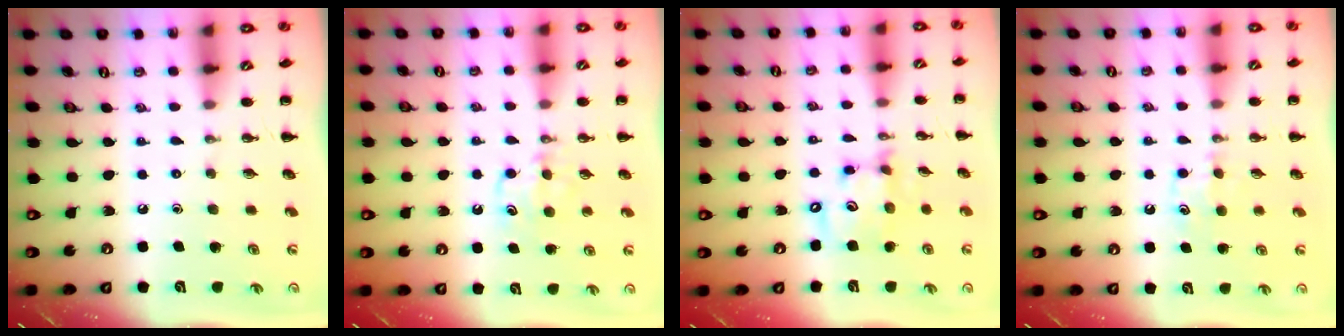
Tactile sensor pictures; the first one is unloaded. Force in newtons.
{"total": 6.3, "press": 6.1, "slide": 1.6}
{"total": 11.2, "press": 11.0, "slide": 1.9}
{"total": 5.6, "press": 5.3, "slide": 1.7}